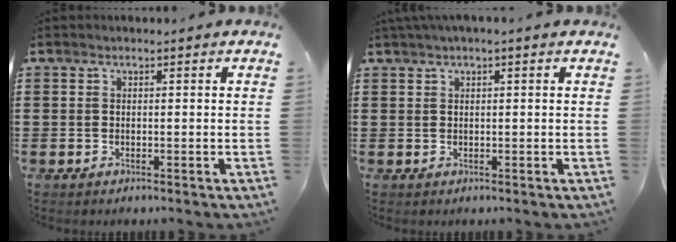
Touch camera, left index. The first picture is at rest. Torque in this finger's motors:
{"motor_torque": [-0.07, 0.05, 0.62, 0.21]}